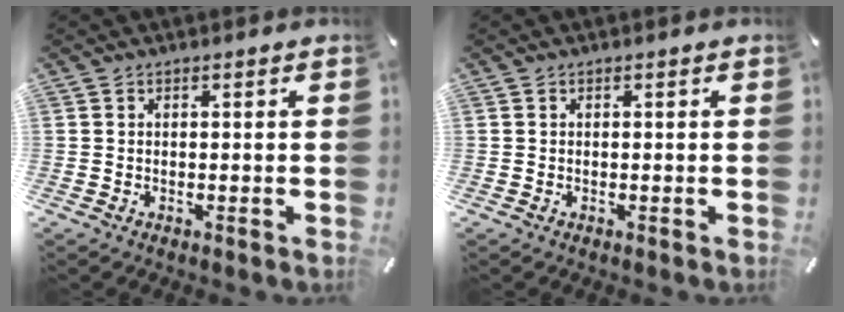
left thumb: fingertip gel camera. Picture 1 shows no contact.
{"total": 0.0}